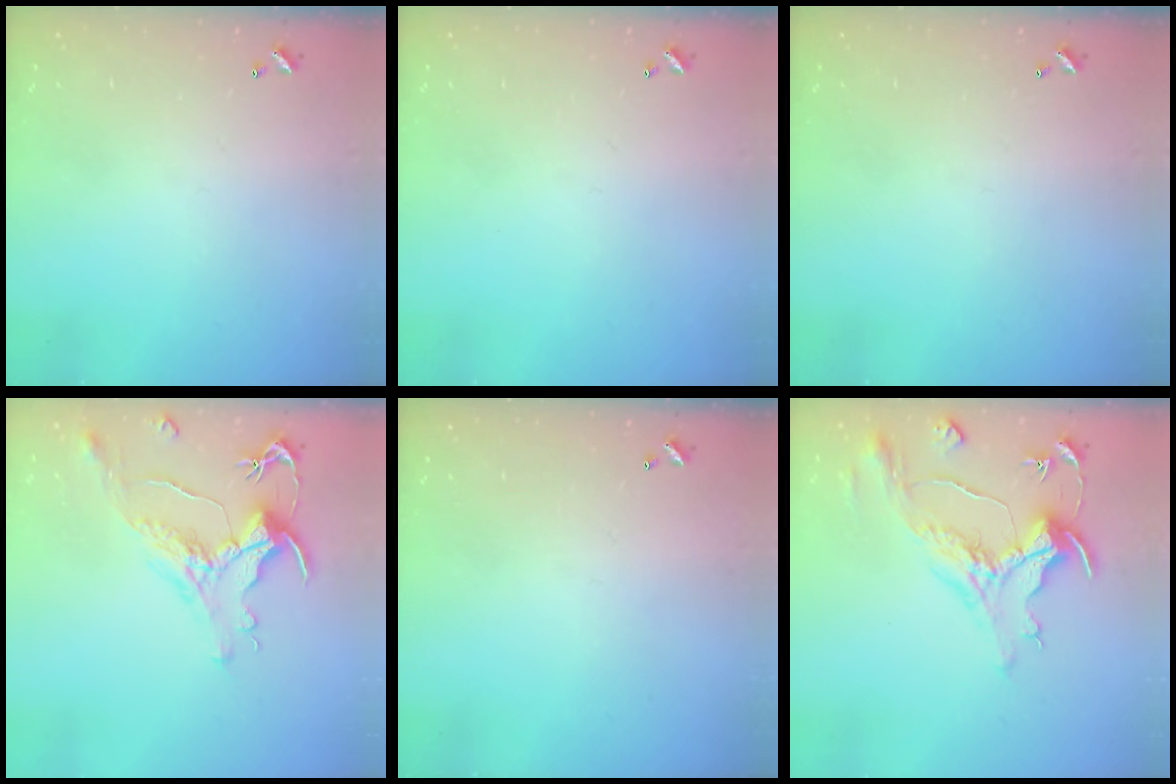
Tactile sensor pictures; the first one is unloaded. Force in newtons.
{"total": 0.0}
{"total": 0.0}
{"total": 1.7, "press": 1.1, "slide": 1.3}
{"total": 0.0}
{"total": 1.5, "press": 0.8, "slide": 1.2}